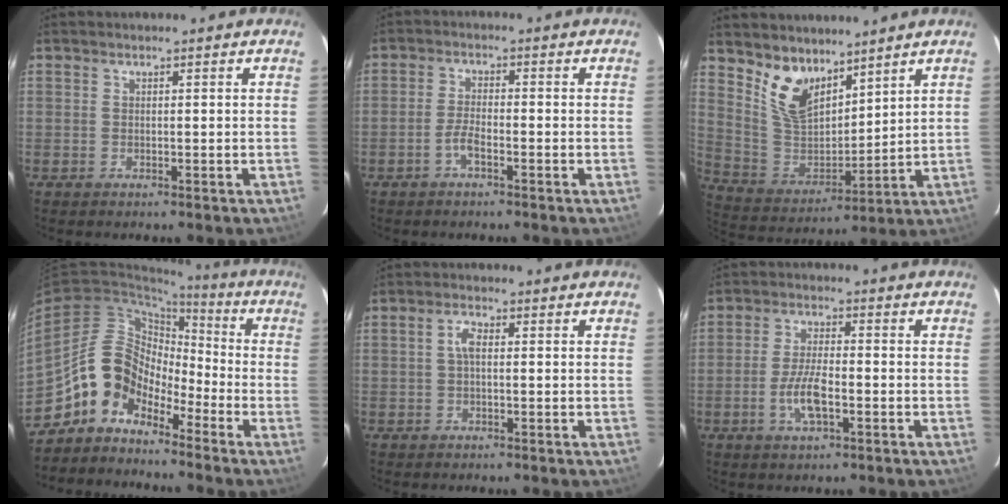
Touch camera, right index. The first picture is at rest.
{"total": 3.0, "force": [-1.8, 0.8, 2.3], "torque": [-0.057, 0.007, -0.039]}
{"total": 11.4, "force": [8.1, 5.9, 5.6], "torque": [-0.114, -0.001, 0.170]}
{"total": 10.1, "force": [-7.0, 6.4, 3.3], "torque": [-0.057, 0.037, -0.147]}
{"total": 2.2, "force": [0.0, 1.0, 2.0], "torque": [-0.043, 0.008, 0.000]}
{"total": 6.5, "force": [-2.4, 2.2, 5.6], "torque": [-0.118, 0.001, -0.047]}